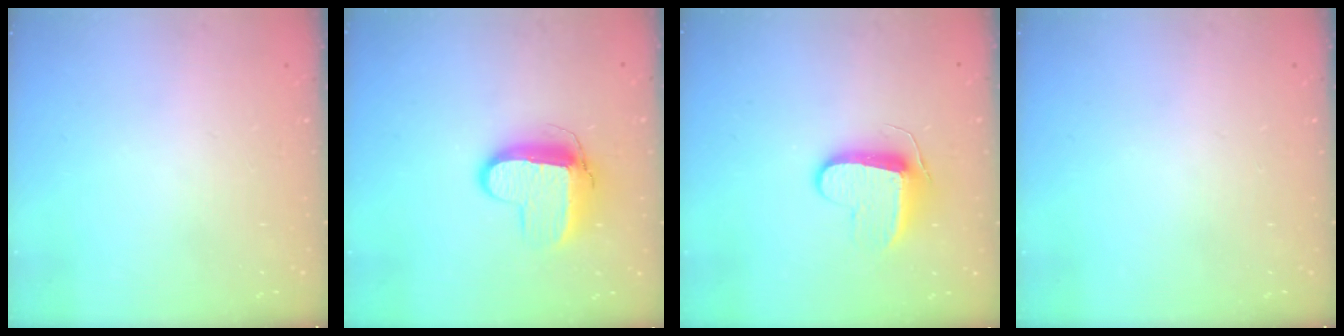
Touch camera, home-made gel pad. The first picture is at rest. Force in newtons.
{"total": 11.1, "press": 11.0, "slide": 0.9}
{"total": 9.5, "press": 9.5, "slide": 0.1}
{"total": 0.0}